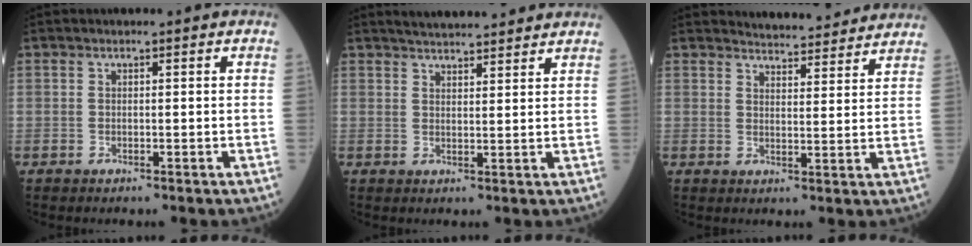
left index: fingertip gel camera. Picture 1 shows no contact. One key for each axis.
{"total": 9.2, "fx": 8.5, "fy": 1.2, "fz": 3.3, "tx": -0.051, "ty": 0.023, "tz": 0.116}
{"total": 10.6, "fx": 10.3, "fy": 1.3, "fz": 2.1, "tx": -0.027, "ty": 0.000, "tz": 0.123}